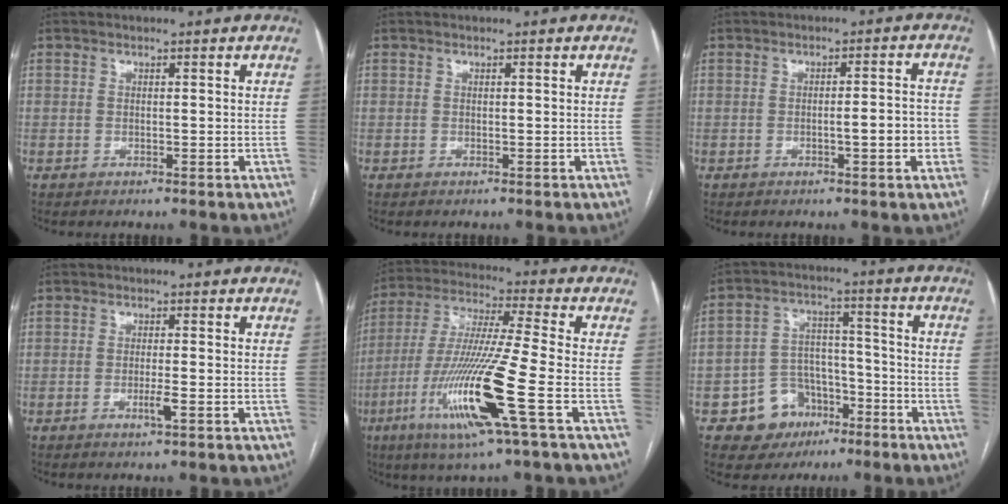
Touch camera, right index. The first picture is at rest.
{"total": 0.0}
{"total": 4.6, "force": [-1.2, 0.7, 4.4], "torque": [-0.061, 0.009, -0.012]}
{"total": 2.0, "force": [-0.8, -0.1, 1.8], "torque": [-0.037, -0.004, -0.015]}
{"total": 17.2, "force": [-6.4, -0.8, 16.0], "torque": [-0.337, -0.026, -0.125]}
{"total": 9.0, "force": [-4.7, 7.2, 2.6], "torque": [-0.034, 0.021, -0.069]}